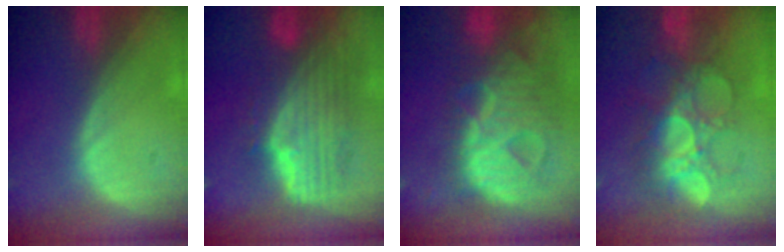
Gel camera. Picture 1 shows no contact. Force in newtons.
{"total": 9.8, "press": 8.6, "slide": 4.8}
{"total": 13.4, "press": 11.4, "slide": 7.0}
{"total": 8.5, "press": 8.3, "slide": 1.8}